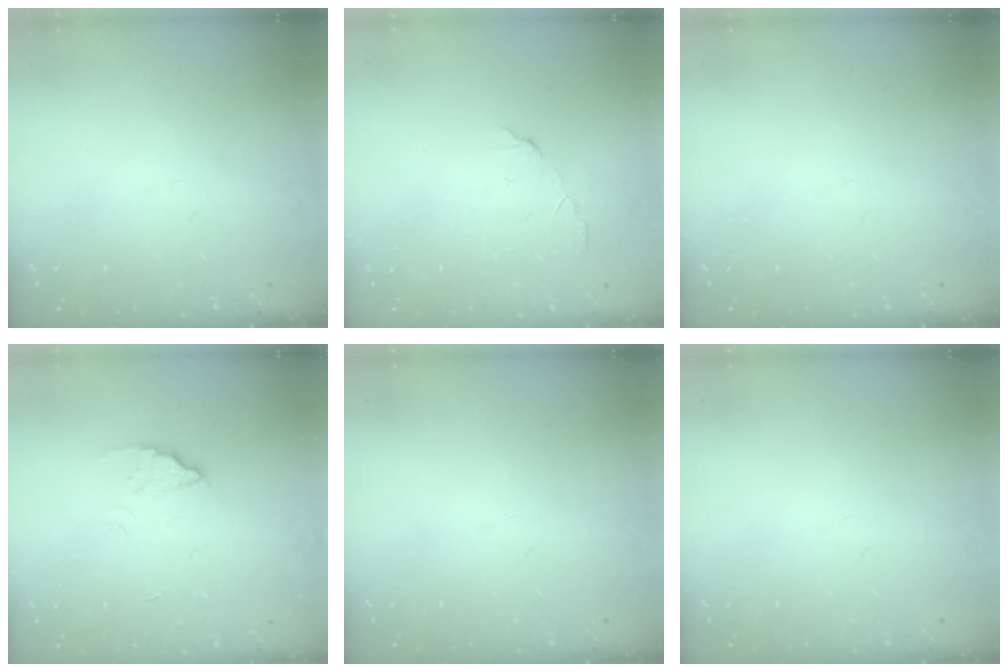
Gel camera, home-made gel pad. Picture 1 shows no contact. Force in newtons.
{"total": 3.7, "press": 3.7, "slide": 0.2}
{"total": 0.0}
{"total": 2.6, "press": 2.6, "slide": 0.2}
{"total": 0.0}
{"total": 0.0}